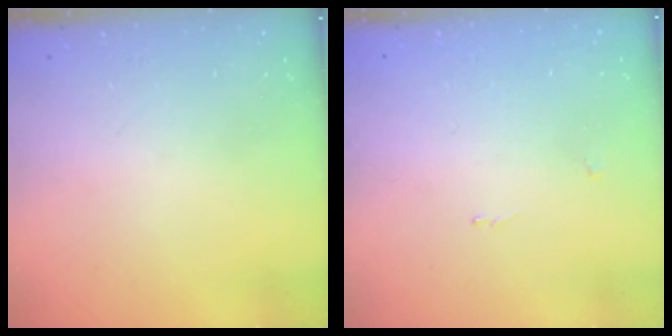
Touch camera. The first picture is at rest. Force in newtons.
{"total": 0.8, "press": 0.8, "slide": 0.3}